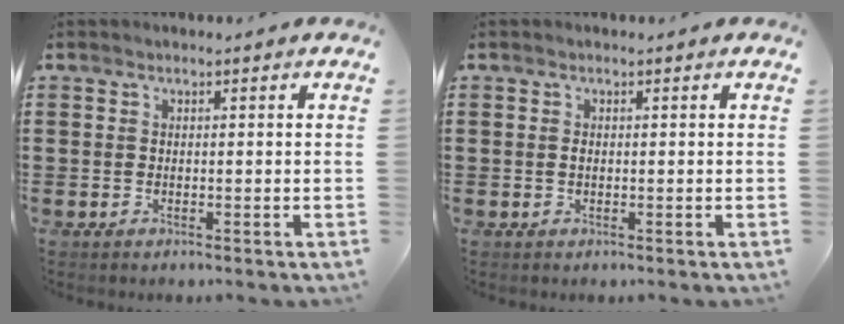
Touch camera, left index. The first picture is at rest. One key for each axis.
{"total": 0.6, "fx": 0.0, "fy": 0.3, "fz": 0.5, "tx": -0.012, "ty": -0.002, "tz": -0.001}